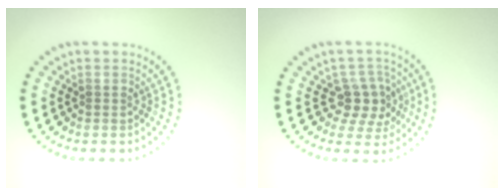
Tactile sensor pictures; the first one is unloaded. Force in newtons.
{"total": 3.5, "press": 3.1, "slide": 1.7}